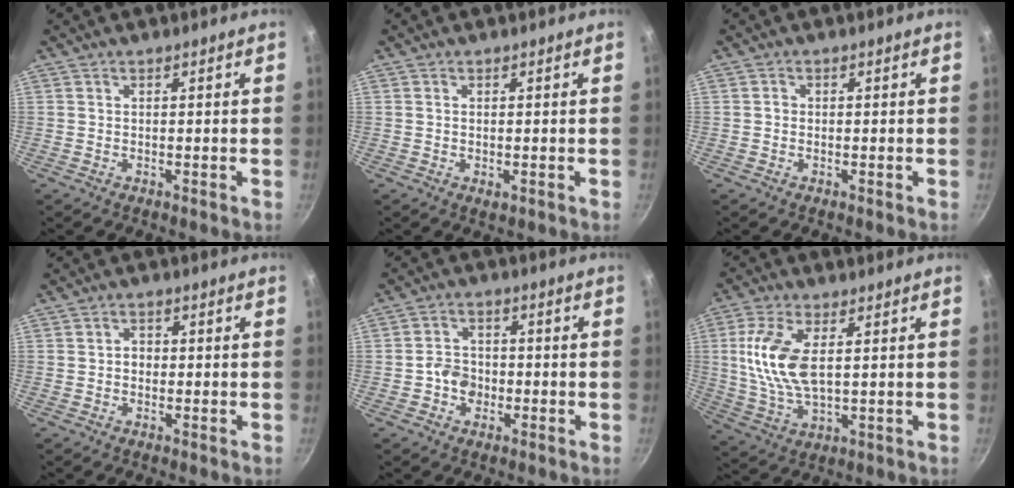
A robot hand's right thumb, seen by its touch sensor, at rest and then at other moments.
{"total": 1.4, "force": [-0.1, 0.7, 1.3], "torque": [-0.021, -0.003, -0.002]}
{"total": 0.8, "force": [-0.1, 0.8, 0.3], "torque": [-0.002, 0.003, -0.005]}
{"total": 1.9, "force": [-0.2, 1.6, 1.0], "torque": [-0.006, 0.006, -0.006]}
{"total": 4.9, "force": [-1.5, 4.1, 2.3], "torque": [-0.018, 0.017, -0.031]}
{"total": 11.9, "force": [2.1, 5.8, 10.2], "torque": [-0.205, -0.005, 0.045]}